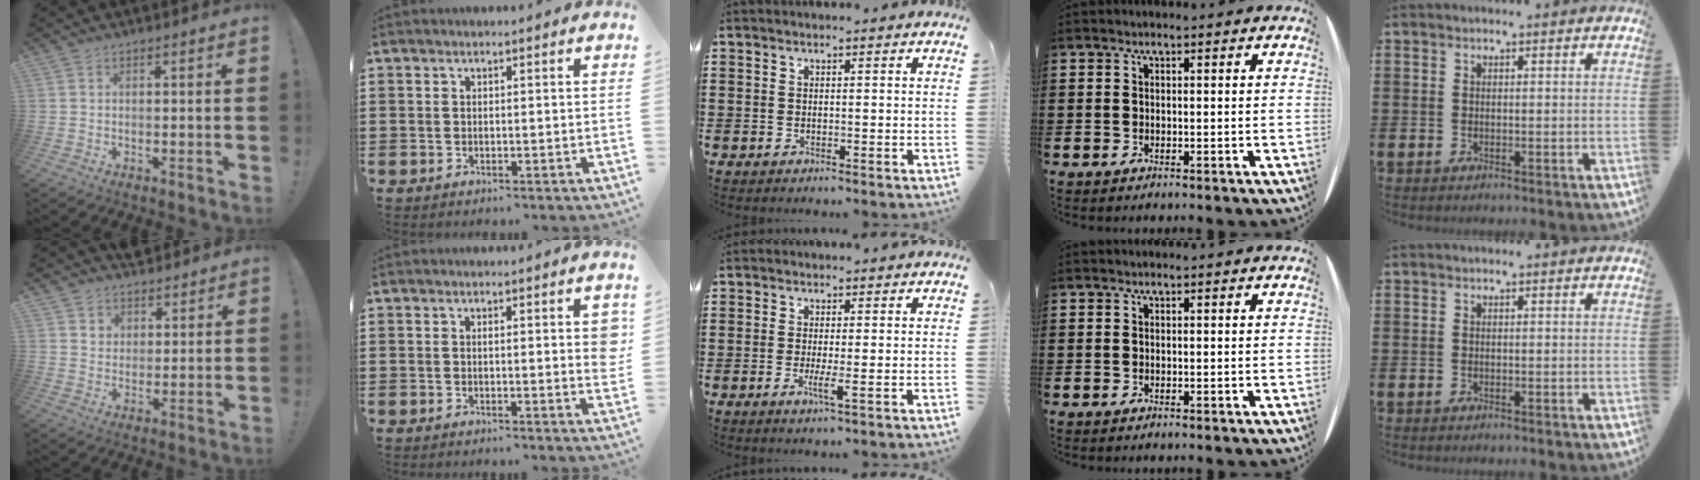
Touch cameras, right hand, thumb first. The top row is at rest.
{"thumb": {"total": 5.7, "force": [4.4, 3.5, -0.2], "torque": [0.007, -0.040, 0.083]}, "index": {"total": 2.3, "force": [0.7, 0.3, 2.2], "torque": [-0.030, -0.004, 0.007]}, "middle": {"total": 2.1, "force": [-0.5, 0.1, 2.0], "torque": [-0.038, -0.006, -0.009]}}